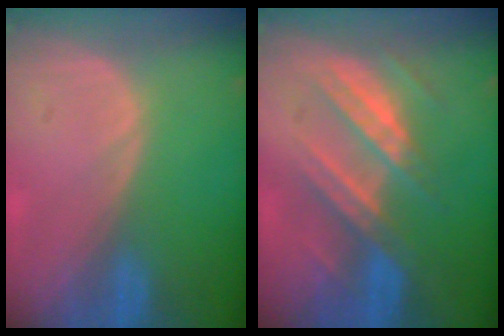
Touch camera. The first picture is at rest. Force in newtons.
{"total": 7.3, "press": 7.3, "slide": 1.0}